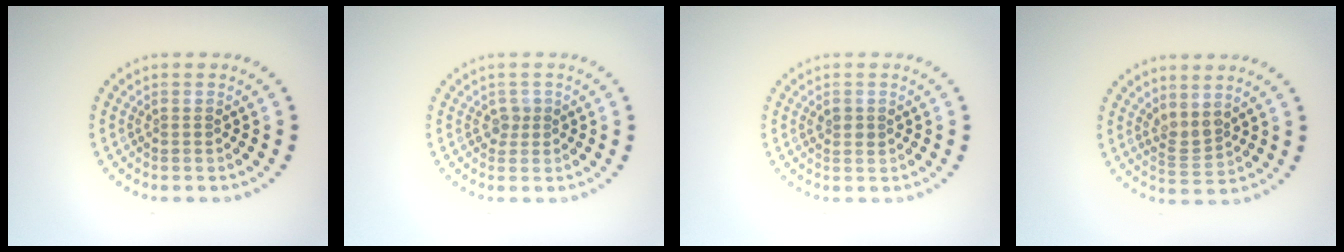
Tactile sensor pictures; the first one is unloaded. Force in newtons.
{"total": 1.1, "press": 0.9, "slide": 0.5}
{"total": 1.1, "press": 1.1, "slide": 0.1}
{"total": 2.0, "press": 1.6, "slide": 1.2}